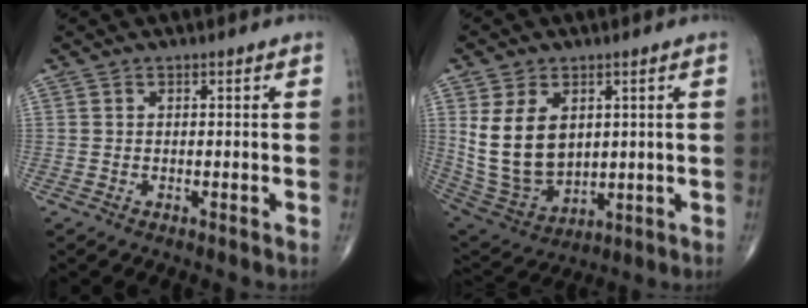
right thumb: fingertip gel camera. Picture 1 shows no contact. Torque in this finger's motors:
{"motor_torque": [-0.18, 1.77, 1.01, 0.94, 0.13]}